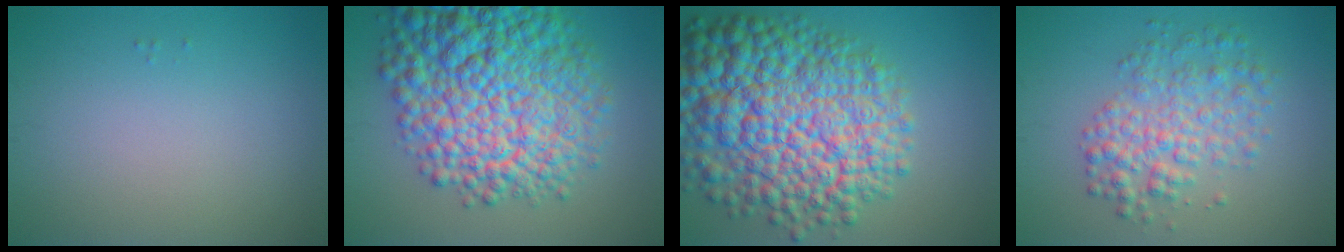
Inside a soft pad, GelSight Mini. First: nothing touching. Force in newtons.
{"total": 14.3, "press": 14.3, "slide": 0.5}
{"total": 15.0, "press": 15.0, "slide": 0.4}
{"total": 4.6, "press": 4.6, "slide": 0.1}